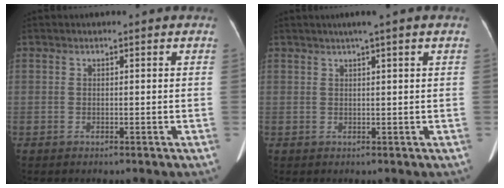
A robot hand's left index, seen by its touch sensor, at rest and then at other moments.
{"total": 2.8, "force": [1.7, -0.5, 2.1], "torque": [-0.038, 0.012, 0.029]}